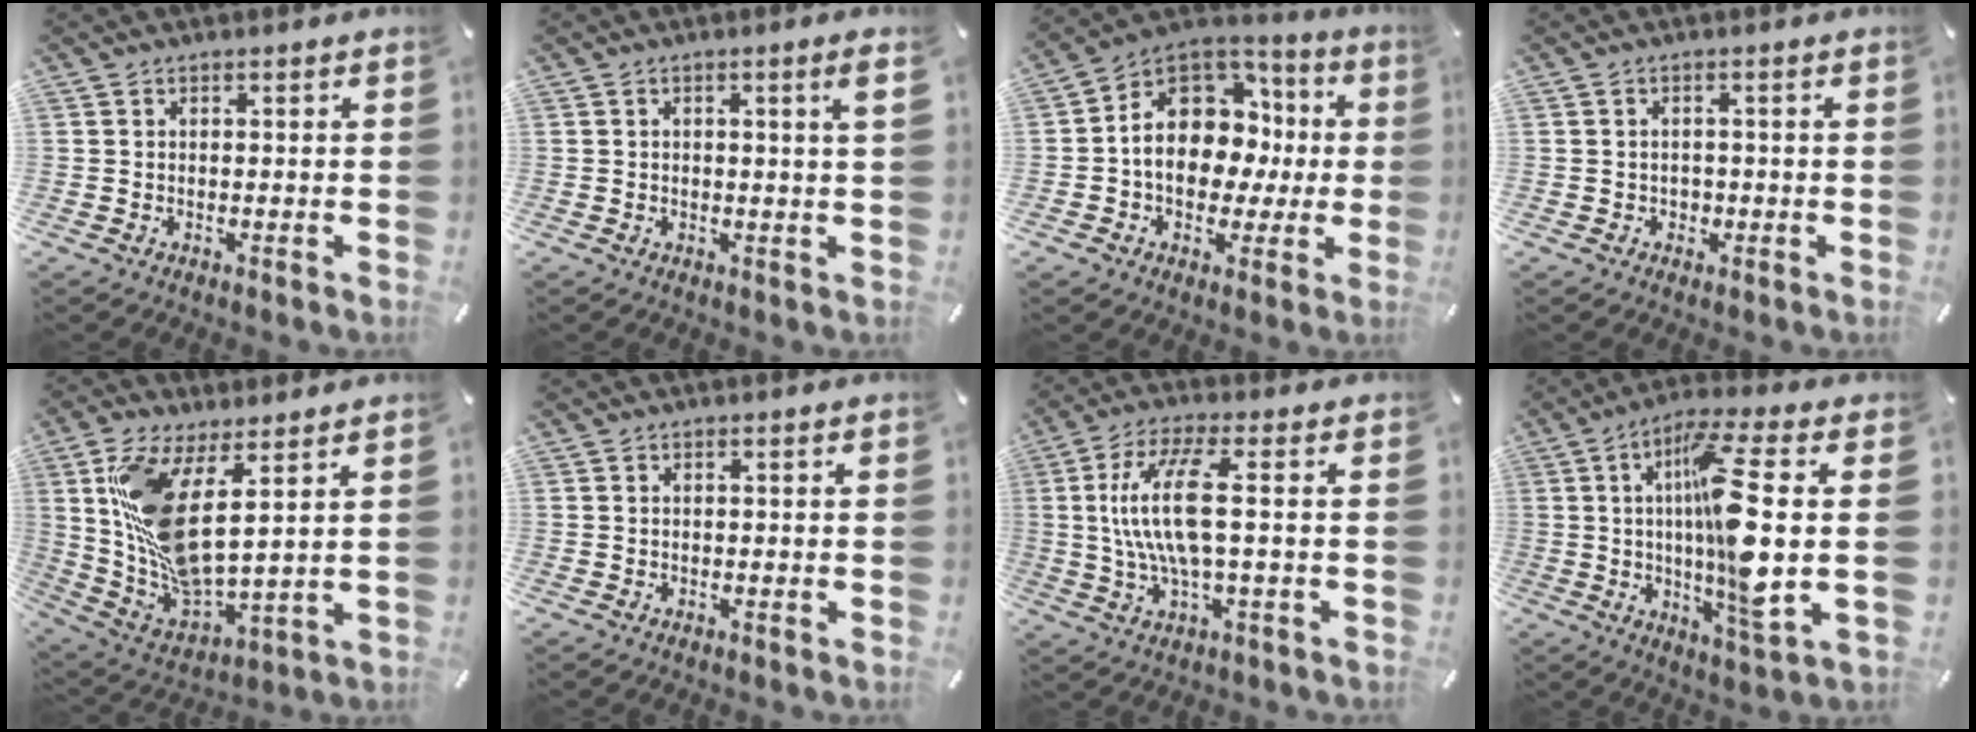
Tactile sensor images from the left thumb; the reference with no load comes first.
{"total": 3.3, "force": [0.8, 0.2, 3.2], "torque": [-0.051, -0.003, 0.009]}
{"total": 14.6, "force": [0.5, 11.8, 8.6], "torque": [-0.142, -0.010, 0.015]}
{"total": 1.7, "force": [-0.3, 1.5, 0.6], "torque": [-0.014, 0.005, -0.009]}
{"total": 14.2, "force": [5.5, 4.8, 12.2], "torque": [-0.264, -0.052, 0.098]}
{"total": 0.0}
{"total": 13.3, "force": [0.9, 3.8, 12.7], "torque": [-0.272, -0.013, 0.007]}
{"total": 17.0, "force": [1.4, 2.7, 16.7], "torque": [-0.306, -0.021, 0.006]}